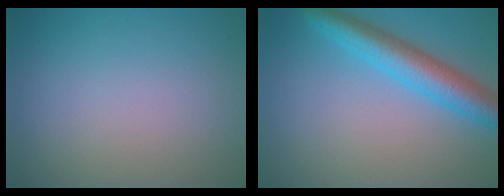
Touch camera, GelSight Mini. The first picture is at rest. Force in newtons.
{"total": 5.3, "press": 5.3, "slide": 0.2}